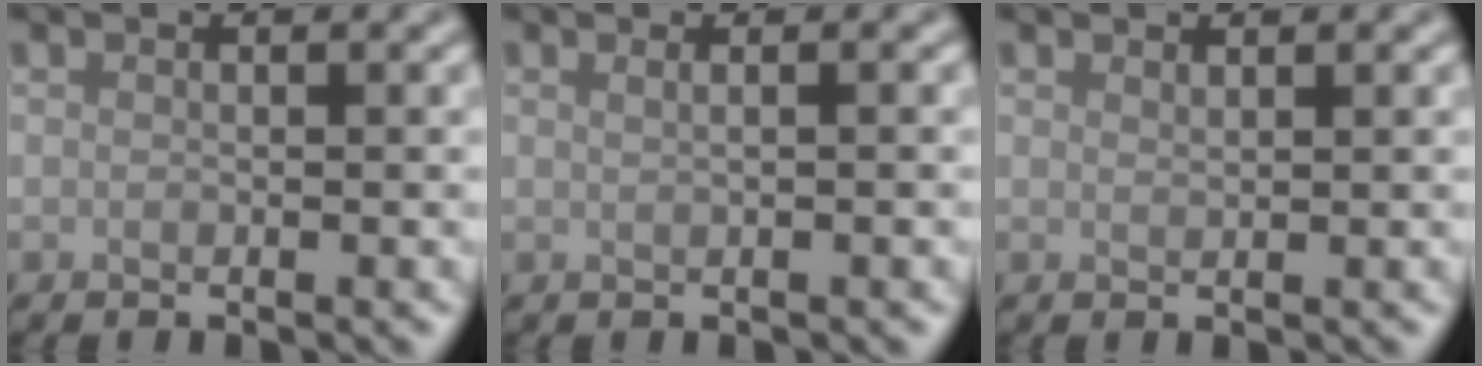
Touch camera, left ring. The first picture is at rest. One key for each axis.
{"total": 2.1, "fx": 0.8, "fy": 1.1, "fz": 1.6, "tx": -0.003, "ty": 0.002, "tz": -0.013}
{"total": 0.6, "fx": 0.5, "fy": 0.0, "fz": 0.2, "tx": 0.000, "ty": 0.000, "tz": 0.011}